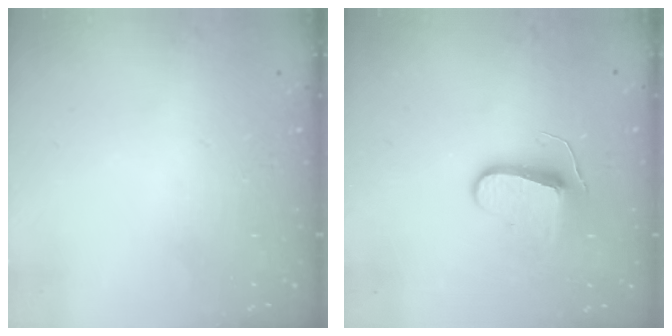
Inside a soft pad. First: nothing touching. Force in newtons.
{"total": 8.8, "press": 8.8, "slide": 0.2}